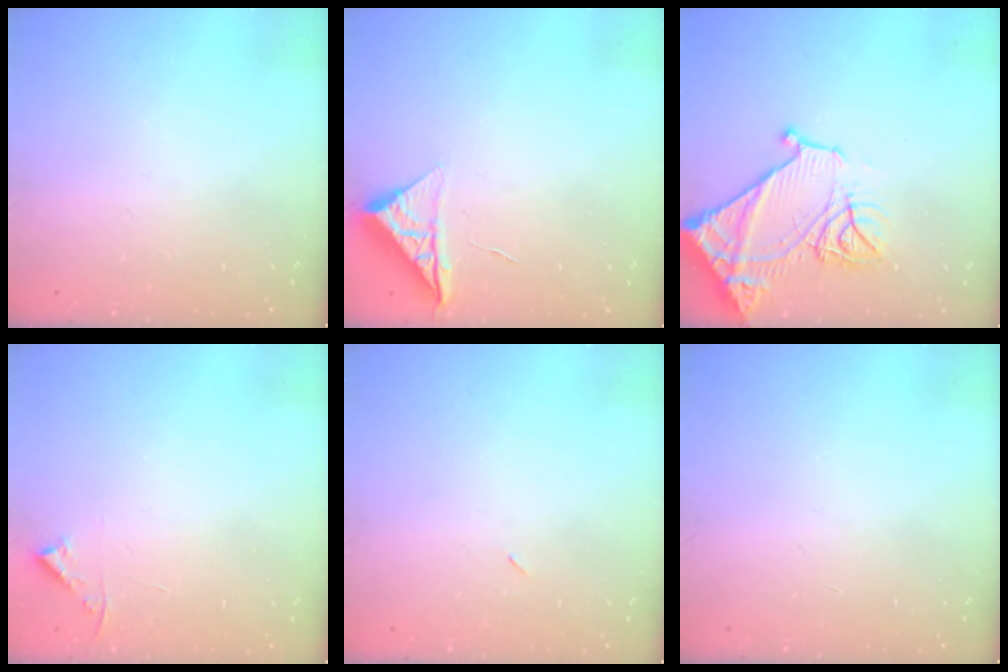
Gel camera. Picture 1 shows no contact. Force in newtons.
{"total": 6.5, "press": 6.5, "slide": 0.3}
{"total": 15.8, "press": 15.7, "slide": 1.5}
{"total": 3.1, "press": 3.0, "slide": 0.3}
{"total": 2.3, "press": 2.0, "slide": 1.2}
{"total": 0.0}